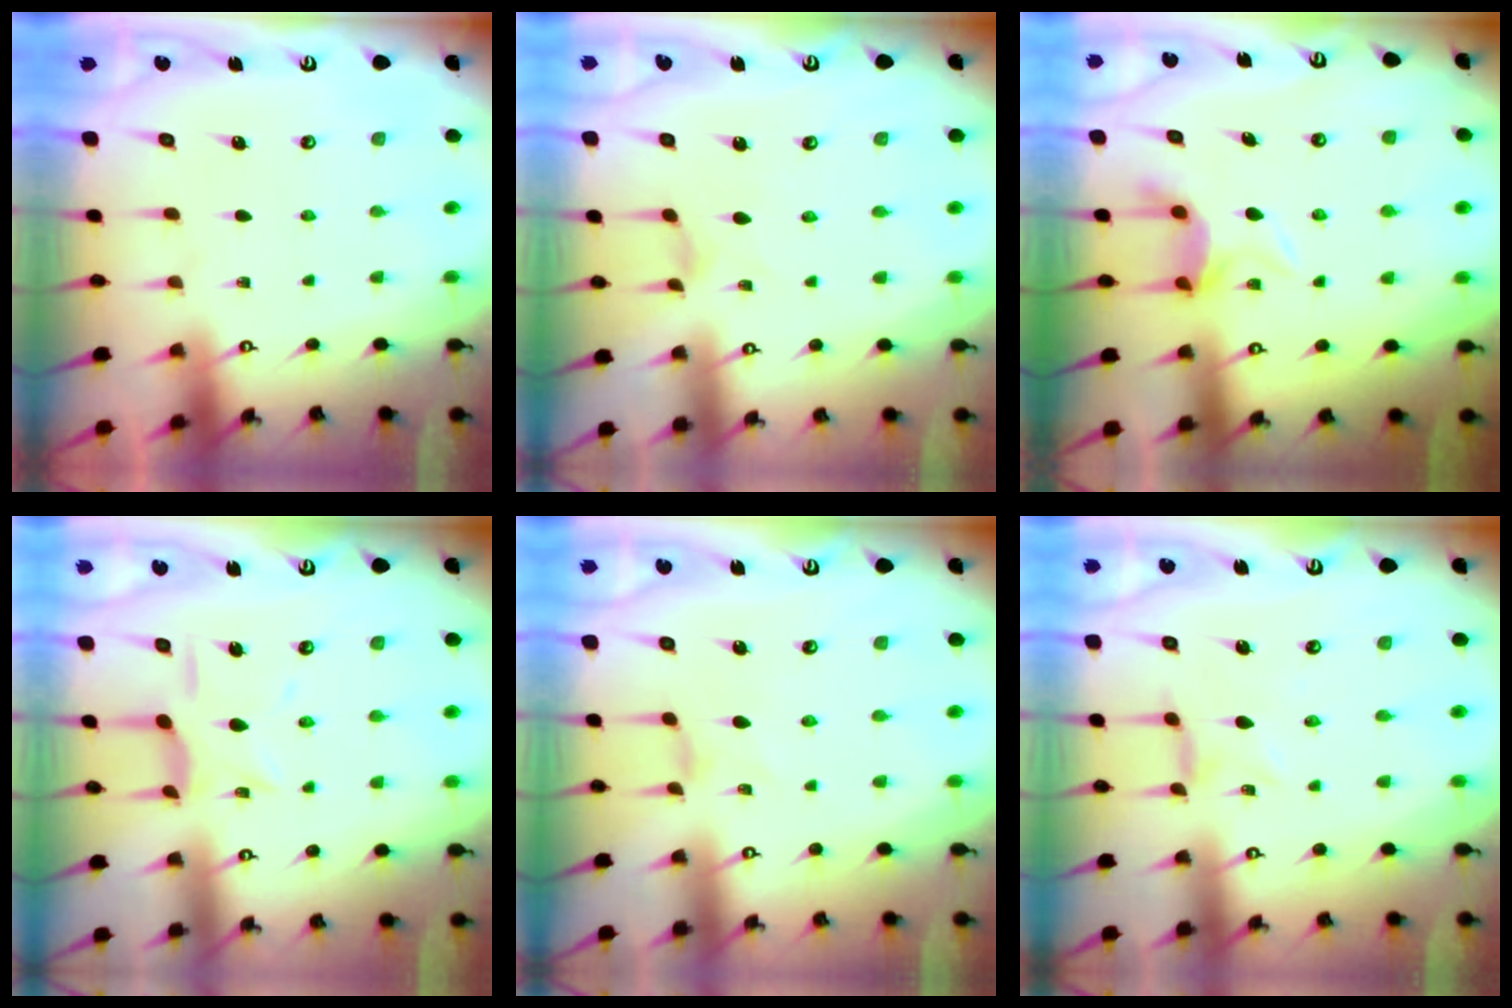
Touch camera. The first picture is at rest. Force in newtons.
{"total": 0.0}
{"total": 5.5, "press": 5.5, "slide": 0.4}
{"total": 8.1, "press": 8.1, "slide": 0.6}
{"total": 0.0}
{"total": 0.0}